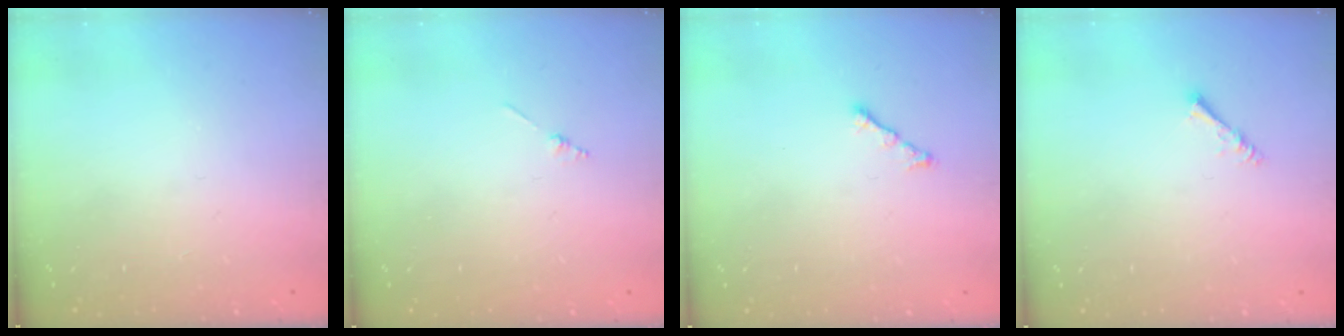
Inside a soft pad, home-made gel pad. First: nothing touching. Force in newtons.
{"total": 0.8, "press": 0.8, "slide": 0.2}
{"total": 2.3, "press": 2.2, "slide": 0.7}
{"total": 1.6, "press": 1.5, "slide": 0.3}